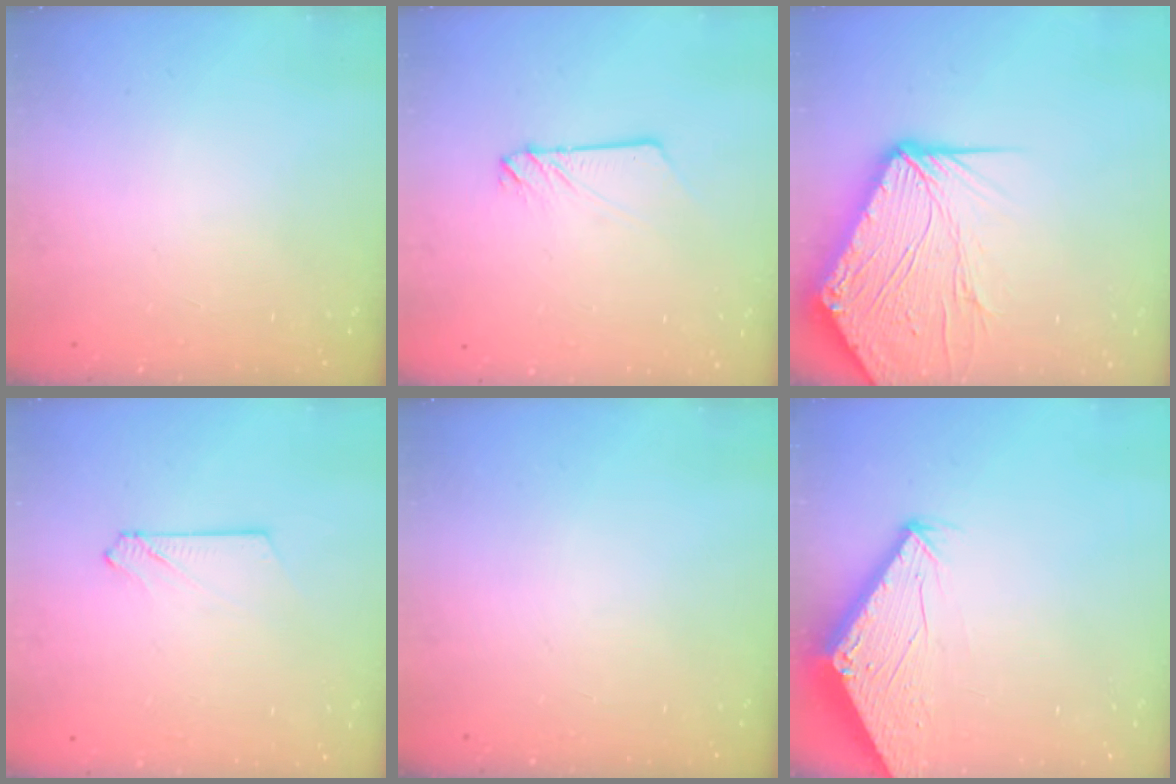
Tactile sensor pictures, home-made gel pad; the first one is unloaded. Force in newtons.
{"total": 3.0, "press": 3.0, "slide": 0.2}
{"total": 17.4, "press": 17.2, "slide": 2.1}
{"total": 3.0, "press": 3.0, "slide": 0.4}
{"total": 0.0}
{"total": 2.8, "press": 2.8, "slide": 0.1}